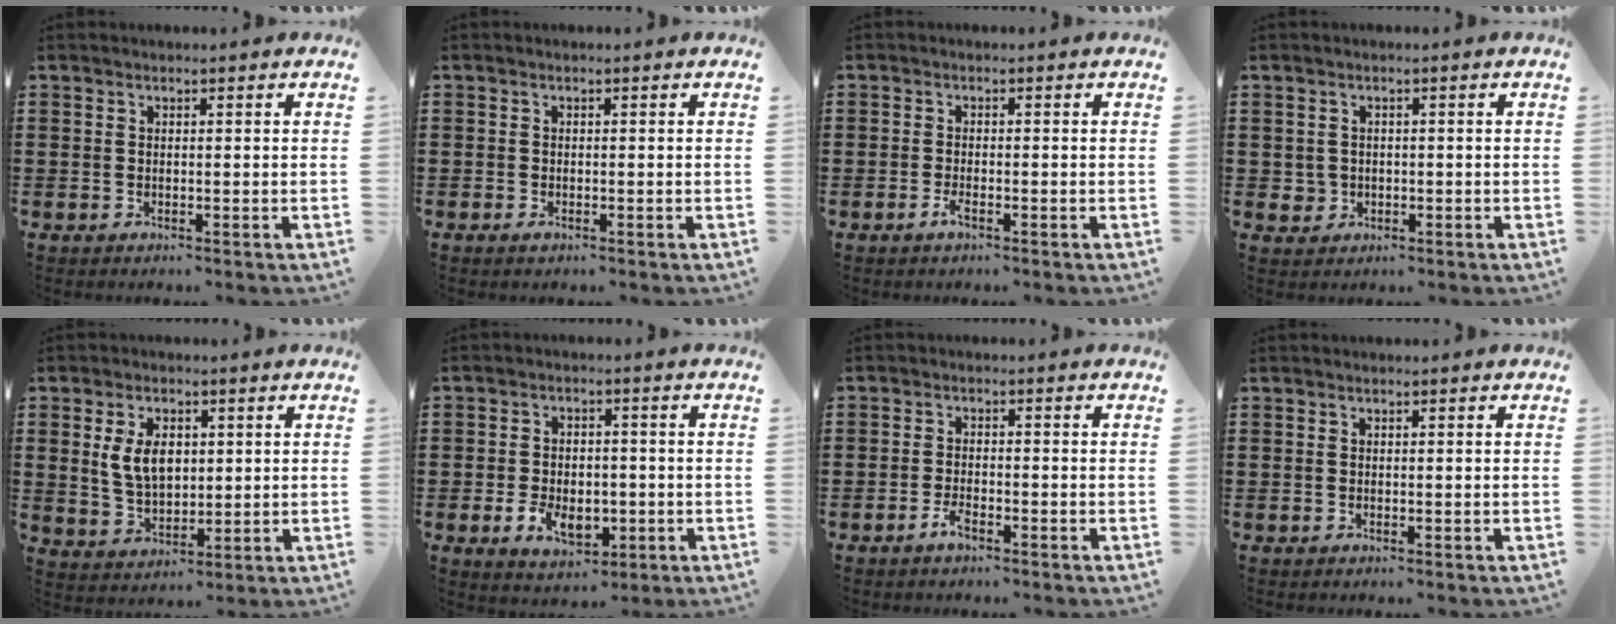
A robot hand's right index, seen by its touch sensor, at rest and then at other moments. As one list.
[{"total": 0.5, "force": [-0.4, 0.3, 0.1], "torque": [-0.004, -0.001, -0.008]}, {"total": 1.8, "force": [-1.1, 0.4, 1.3], "torque": [-0.039, -0.009, -0.025]}, {"total": 1.6, "force": [-0.2, 1.6, 0.4], "torque": [-0.015, 0.005, -0.006]}, {"total": 6.4, "force": [1.3, 4.1, 4.7], "torque": [-0.103, 0.009, 0.018]}, {"total": 5.9, "force": [-1.8, 3.8, 4.1], "torque": [-0.078, 0.002, -0.035]}, {"total": 2.6, "force": [-1.8, 0.8, 1.6], "torque": [-0.037, -0.001, -0.036]}, {"total": 0.0}]